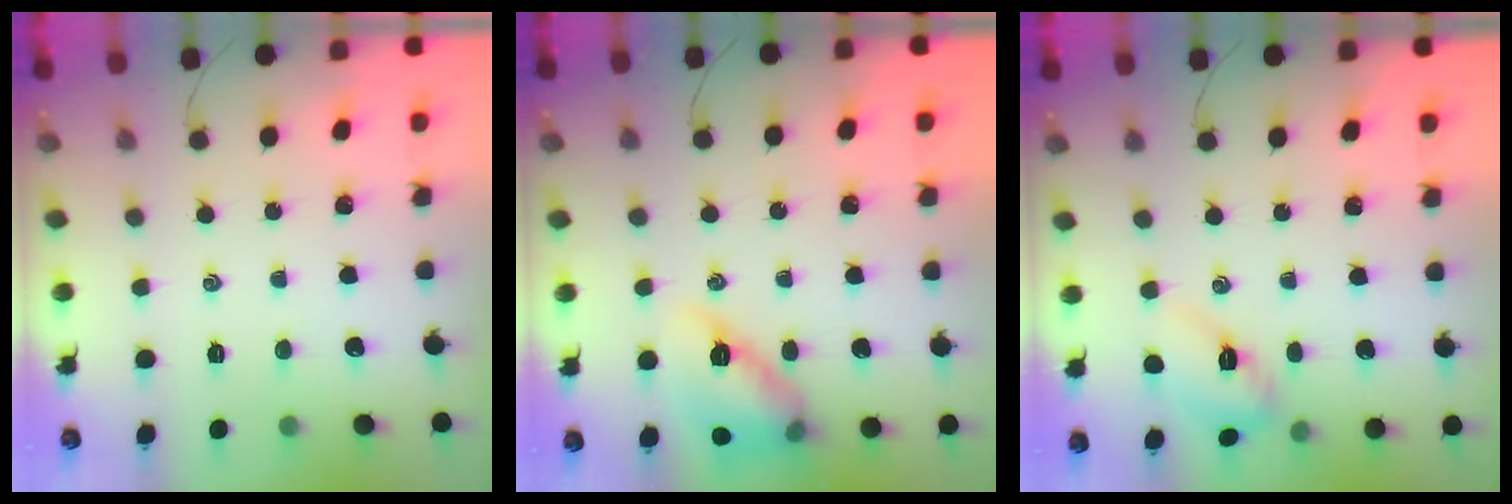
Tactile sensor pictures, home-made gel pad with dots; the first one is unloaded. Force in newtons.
{"total": 13.7, "press": 13.2, "slide": 3.5}
{"total": 7.1, "press": 7.1, "slide": 0.1}